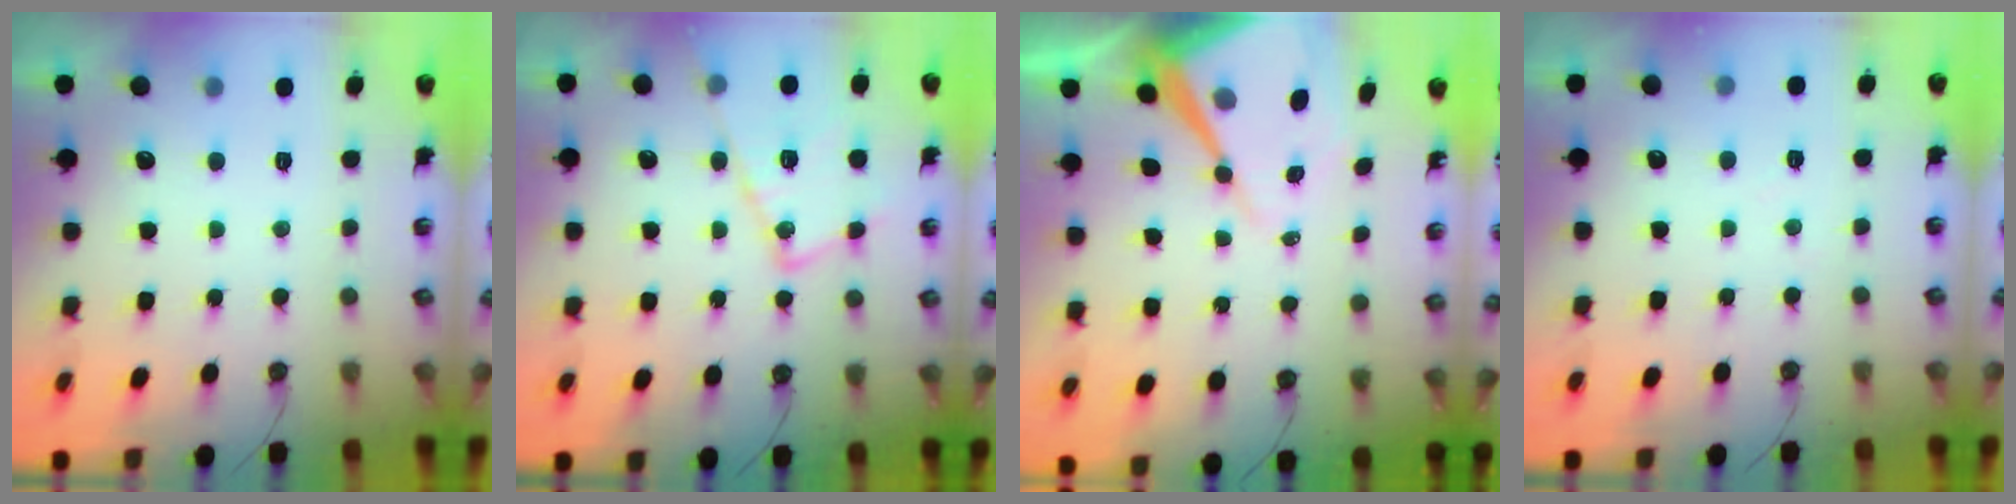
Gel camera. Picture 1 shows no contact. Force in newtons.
{"total": 16.1, "press": 16.1, "slide": 1.3}
{"total": 14.3, "press": 14.3, "slide": 1.3}
{"total": 3.0, "press": 3.0, "slide": 0.6}